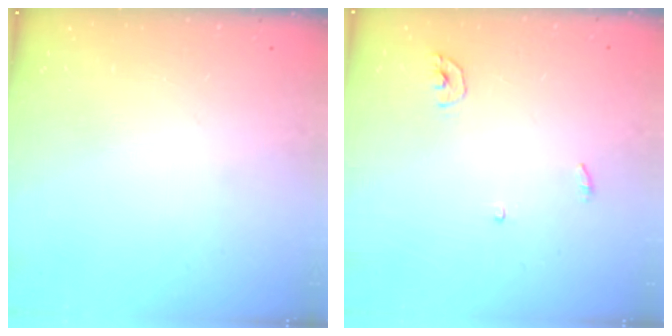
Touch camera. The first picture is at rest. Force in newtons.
{"total": 3.7, "press": 3.6, "slide": 0.3}